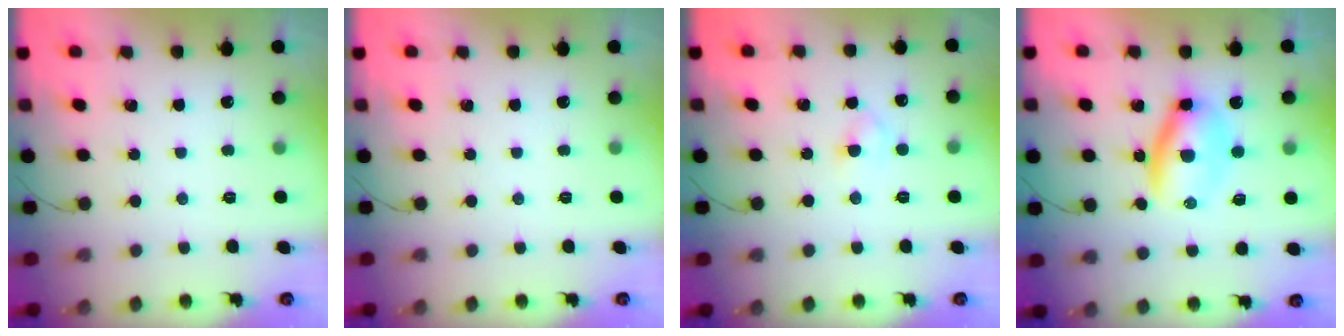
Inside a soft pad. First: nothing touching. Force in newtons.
{"total": 0.0}
{"total": 2.8, "press": 2.5, "slide": 1.2}
{"total": 6.7, "press": 6.5, "slide": 1.7}